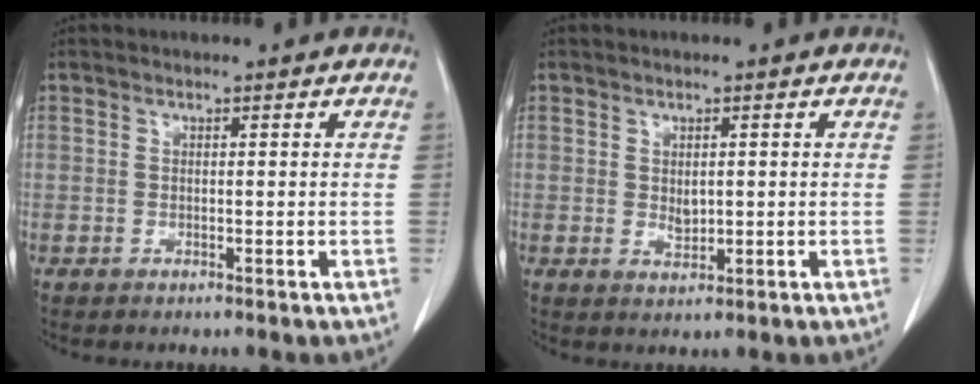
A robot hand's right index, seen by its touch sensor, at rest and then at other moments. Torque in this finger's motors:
{"motor_torque": [0.29, 0.21, -0.01, 0.03]}